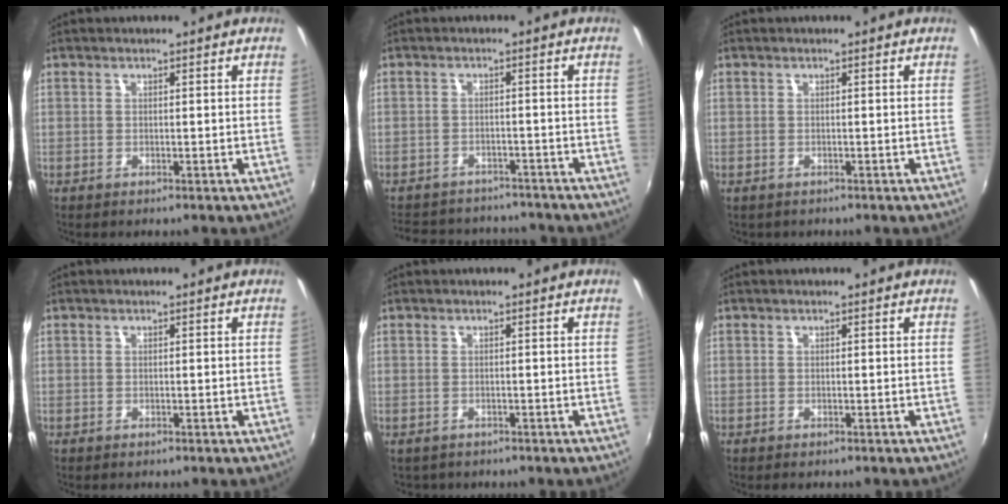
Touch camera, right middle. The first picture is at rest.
{"total": 13.5, "force": [-11.8, 5.2, 4.1], "torque": [-0.103, 0.016, -0.163]}
{"total": 0.5, "force": [-0.3, 0.4, 0.0], "torque": [-0.002, -0.003, -0.005]}
{"total": 0.0}
{"total": 1.3, "force": [-0.9, 1.0, 0.2], "torque": [-0.009, -0.003, -0.012]}
{"total": 0.0}